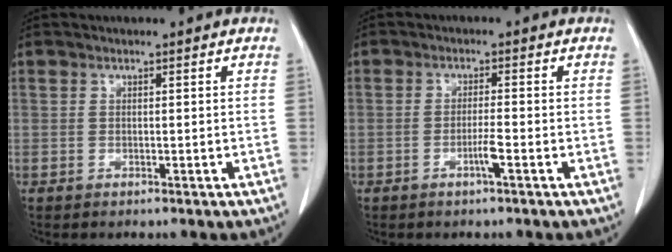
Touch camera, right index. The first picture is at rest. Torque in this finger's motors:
{"motor_torque": [-0.07, -0.01, 0.04, 0.01]}